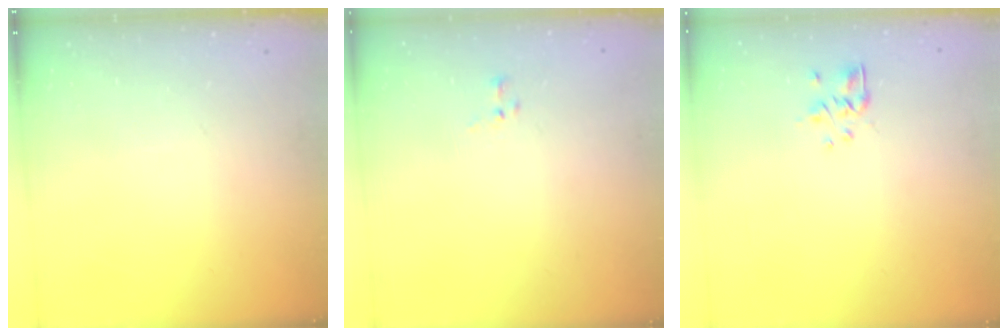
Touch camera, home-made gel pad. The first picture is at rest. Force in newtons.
{"total": 1.2, "press": 1.1, "slide": 0.6}
{"total": 2.9, "press": 2.6, "slide": 1.4}